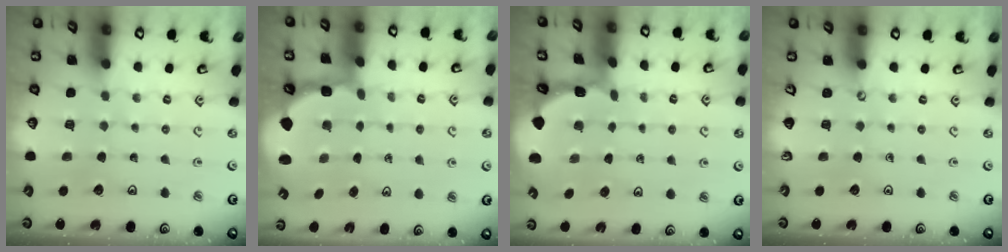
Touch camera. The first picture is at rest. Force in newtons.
{"total": 2.4, "press": 2.0, "slide": 1.3}
{"total": 1.2, "press": 1.2, "slide": 0.1}
{"total": 0.0}